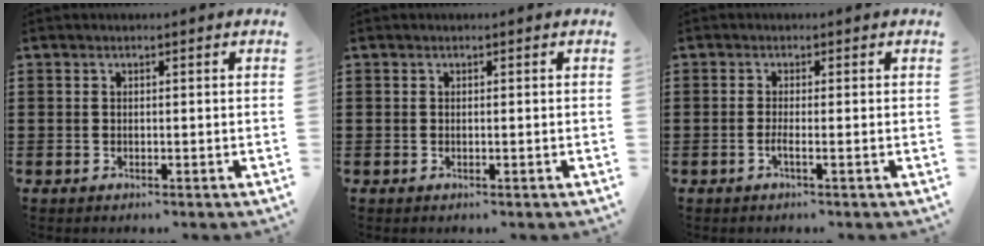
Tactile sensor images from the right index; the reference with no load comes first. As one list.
[{"total": 0.0}, {"total": 1.6, "force": [-0.7, -0.1, 1.4], "torque": [-0.032, -0.006, -0.016]}]